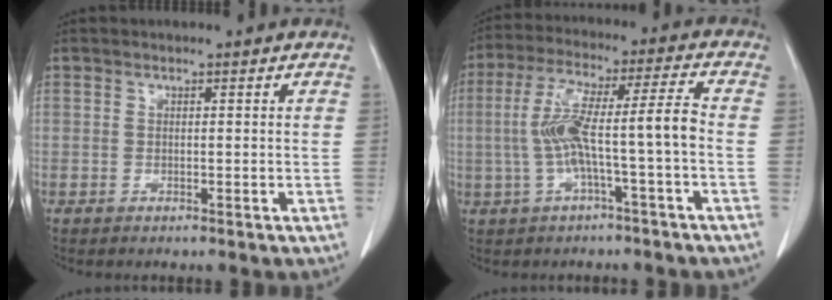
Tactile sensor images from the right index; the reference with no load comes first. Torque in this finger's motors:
{"motor_torque": [1.54, -0.05, 0.76, 0.21]}